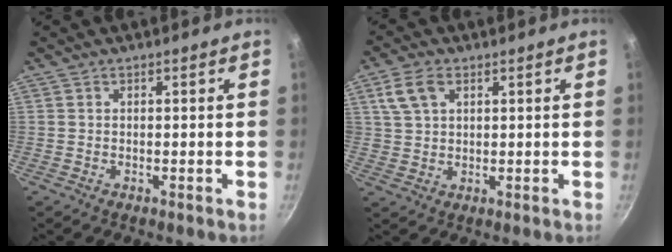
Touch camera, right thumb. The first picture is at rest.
{"total": 6.2, "force": [2.7, 4.0, 3.9], "torque": [-0.068, 0.003, 0.053]}